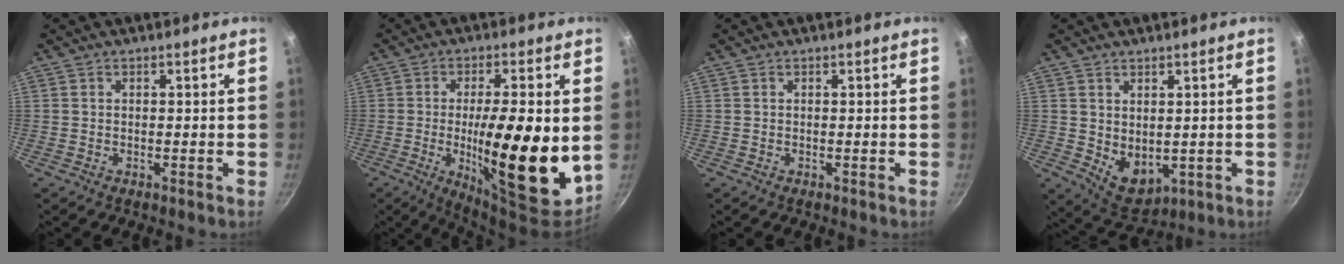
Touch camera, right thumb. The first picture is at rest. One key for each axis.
{"total": 19.0, "fx": -1.1, "fy": 5.0, "fz": 18.2, "tx": -0.273, "ty": -0.018, "tz": -0.017}
{"total": 0.0}
{"total": 6.7, "fx": 0.9, "fy": 4.5, "fz": 4.8, "tx": -0.058, "ty": -0.022, "tz": 0.036}